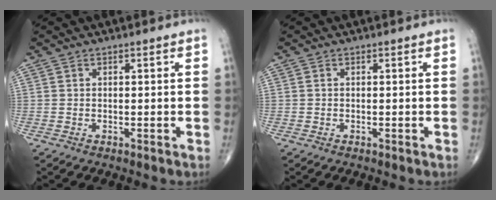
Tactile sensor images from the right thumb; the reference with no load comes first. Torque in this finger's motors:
{"motor_torque": [-0.27, -0.29, -0.21, -0.11, -0.02]}